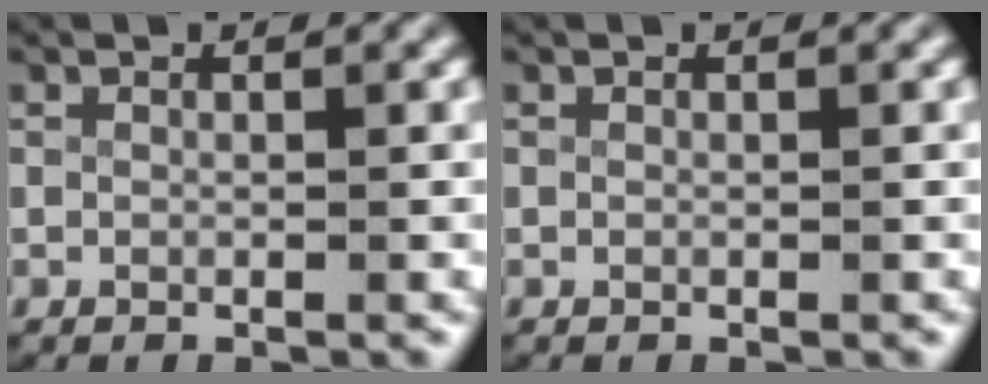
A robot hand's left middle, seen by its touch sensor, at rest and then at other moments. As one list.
[{"total": 0.0}]